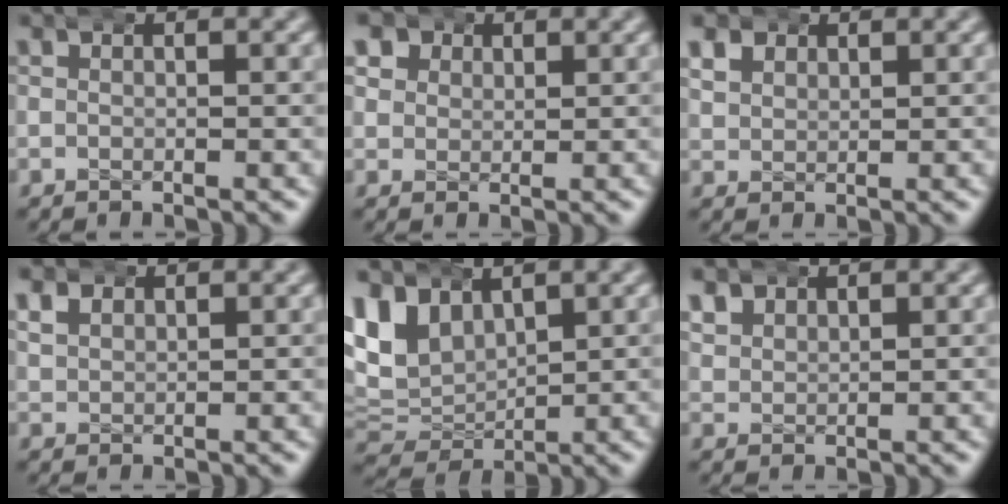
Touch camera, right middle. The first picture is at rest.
{"total": 4.3, "force": [2.0, 3.6, 1.5], "torque": [-0.030, -0.005, 0.032]}
{"total": 2.6, "force": [1.5, 2.0, 0.7], "torque": [-0.019, -0.002, 0.032]}
{"total": 2.1, "force": [1.4, 1.4, 0.6], "torque": [-0.016, -0.001, 0.030]}
{"total": 9.6, "force": [1.8, 8.0, 5.0], "torque": [-0.127, -0.019, 0.038]}
{"total": 2.4, "force": [1.8, 1.4, 0.4], "torque": [-0.015, 0.000, 0.038]}